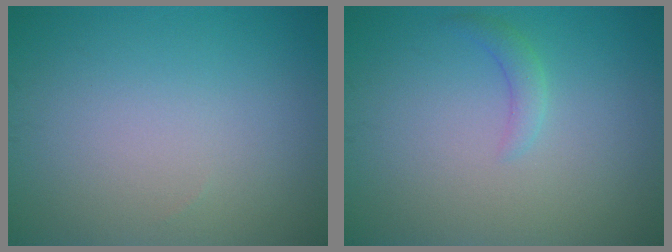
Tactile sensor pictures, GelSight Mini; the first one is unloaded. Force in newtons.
{"total": 1.3, "press": 1.3, "slide": 0.1}